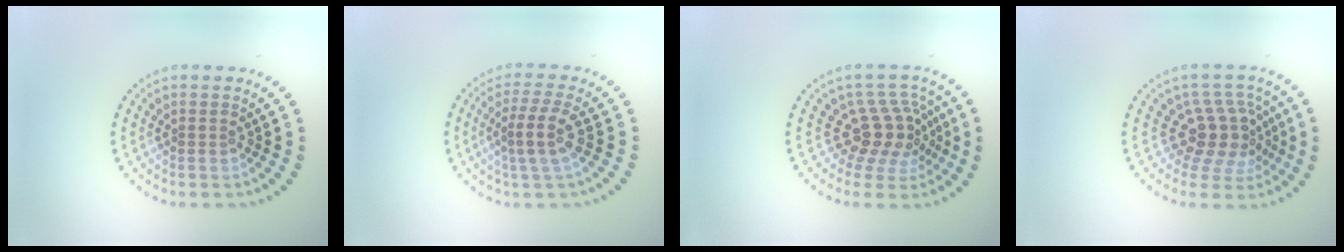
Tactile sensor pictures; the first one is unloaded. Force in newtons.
{"total": 3.0, "press": 2.3, "slide": 1.9}
{"total": 4.3, "press": 3.1, "slide": 3.0}
{"total": 4.4, "press": 3.2, "slide": 3.0}